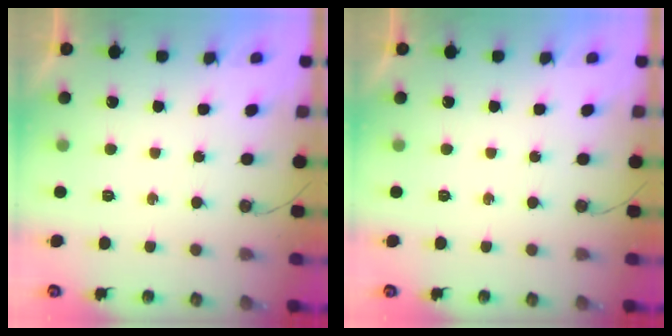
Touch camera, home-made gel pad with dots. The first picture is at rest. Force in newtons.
{"total": 0.0}